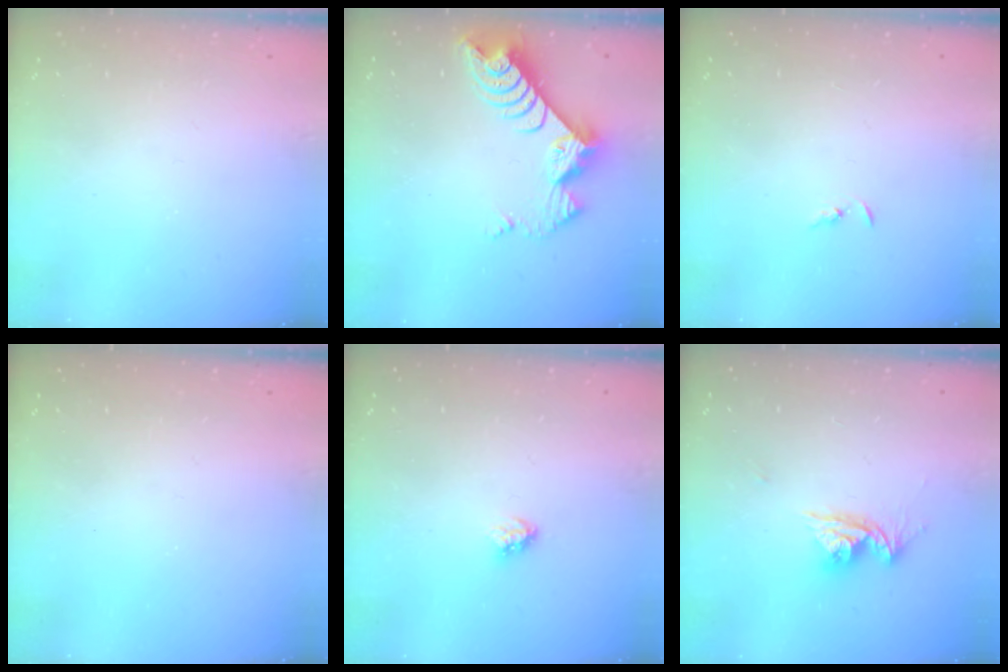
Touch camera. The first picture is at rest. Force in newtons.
{"total": 9.1, "press": 9.1, "slide": 0.8}
{"total": 2.1, "press": 2.1, "slide": 0.3}
{"total": 0.0}
{"total": 2.9, "press": 2.9, "slide": 0.4}
{"total": 8.9, "press": 8.9, "slide": 0.9}